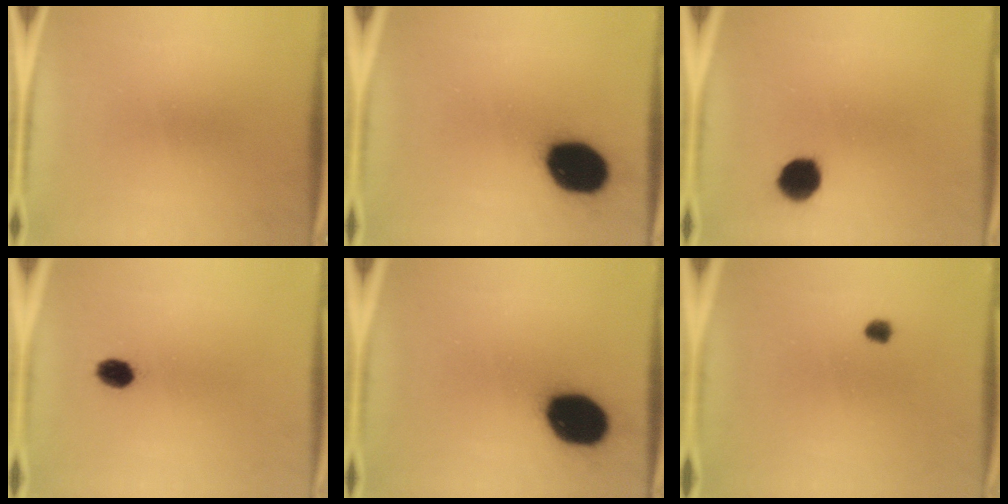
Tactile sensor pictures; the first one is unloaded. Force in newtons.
{"total": 17.6}
{"total": 6.7}
{"total": 3.5}
{"total": 17.6}
{"total": 1.9}